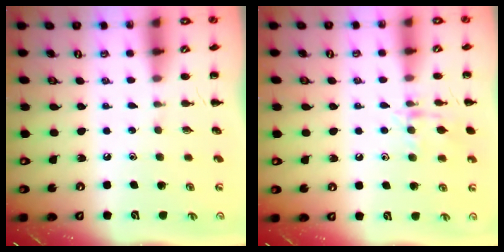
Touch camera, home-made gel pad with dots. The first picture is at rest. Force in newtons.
{"total": 10.2, "press": 10.2, "slide": 0.7}